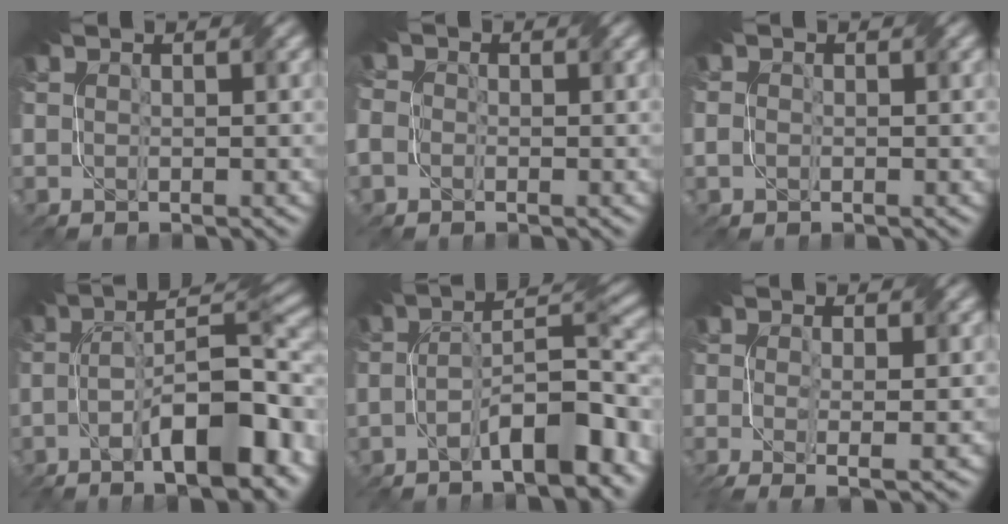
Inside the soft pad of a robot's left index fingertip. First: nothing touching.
{"total": 2.5, "force": [-0.3, 2.2, 1.1], "torque": [-0.019, 0.009, -0.015]}
{"total": 0.9, "force": [-0.2, 0.8, 0.4], "torque": [-0.010, -0.001, -0.005]}
{"total": 13.0, "force": [-5.8, 4.0, 11.0], "torque": [-0.168, 0.008, -0.094]}
{"total": 9.5, "force": [-4.9, 2.6, 7.7], "torque": [-0.112, 0.016, -0.086]}
{"total": 3.6, "force": [-0.6, 0.9, 3.5], "torque": [-0.058, -0.008, -0.010]}